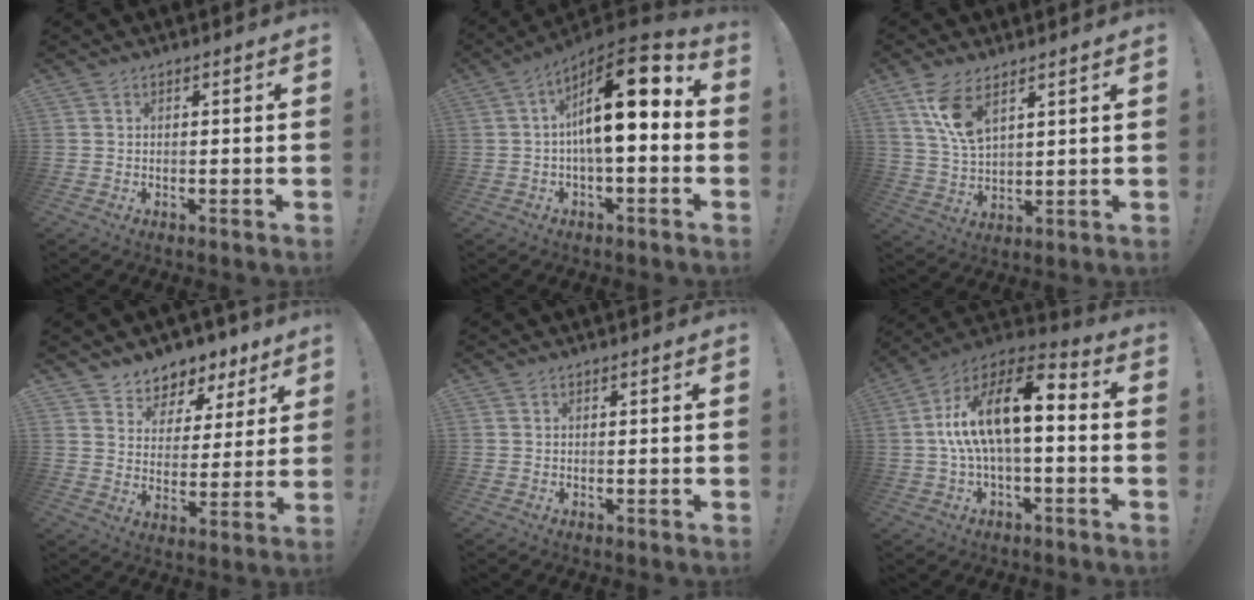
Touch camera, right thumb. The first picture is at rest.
{"total": 17.2, "force": [2.5, 5.7, 16.0], "torque": [-0.251, -0.011, 0.035]}
{"total": 10.0, "force": [5.9, 4.4, 6.8], "torque": [-0.133, -0.020, 0.110]}
{"total": 6.5, "force": [4.7, 4.4, 0.9], "torque": [-0.016, -0.047, 0.091]}
{"total": 0.0}
{"total": 17.0, "force": [1.8, 6.9, 15.4], "torque": [-0.283, -0.001, 0.030]}